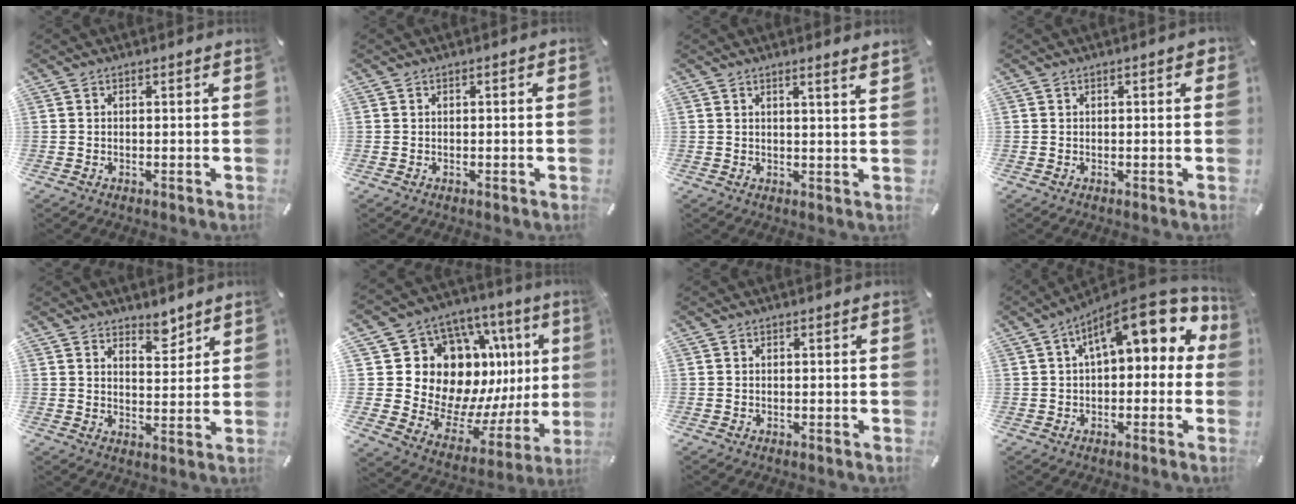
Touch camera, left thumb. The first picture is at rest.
{"total": 0.0}
{"total": 2.7, "force": [2.1, -0.5, 1.7], "torque": [-0.034, -0.012, 0.035]}
{"total": 1.1, "force": [0.2, 0.5, 0.9], "torque": [-0.009, 0.001, 0.001]}
{"total": 5.1, "force": [4.6, 2.0, 1.0], "torque": [0.008, -0.038, 0.079]}
{"total": 19.2, "force": [7.3, 14.2, 10.7], "torque": [-0.163, -0.081, 0.169]}
{"total": 0.0}
{"total": 14.1, "force": [6.0, 6.2, 11.1], "torque": [-0.159, -0.033, 0.102]}